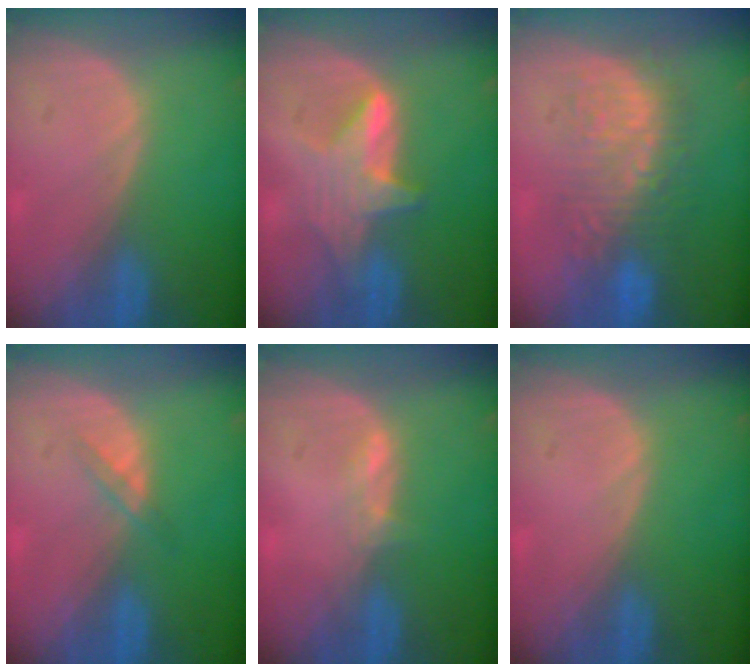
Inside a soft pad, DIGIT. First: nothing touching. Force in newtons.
{"total": 5.9, "press": 5.8, "slide": 0.8}
{"total": 8.9, "press": 8.8, "slide": 1.5}
{"total": 1.5, "press": 1.5, "slide": 0.1}
{"total": 1.6, "press": 1.5, "slide": 0.6}
{"total": 0.0}